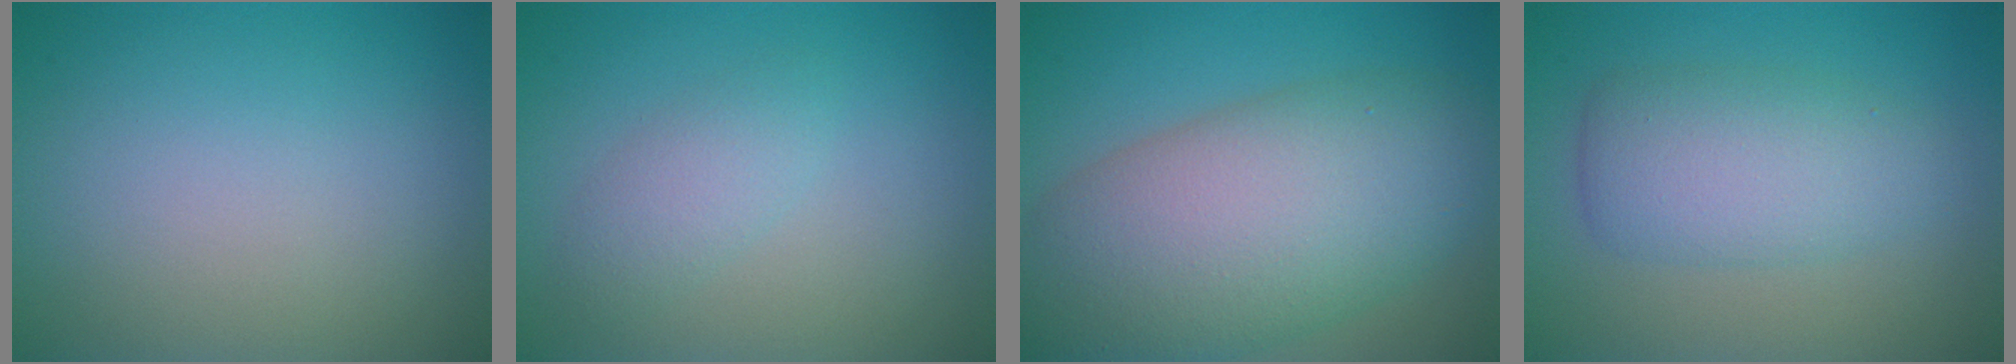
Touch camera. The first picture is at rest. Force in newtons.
{"total": 2.1, "press": 2.1, "slide": 0.1}
{"total": 11.6, "press": 11.6, "slide": 0.3}
{"total": 5.0, "press": 5.0, "slide": 0.1}